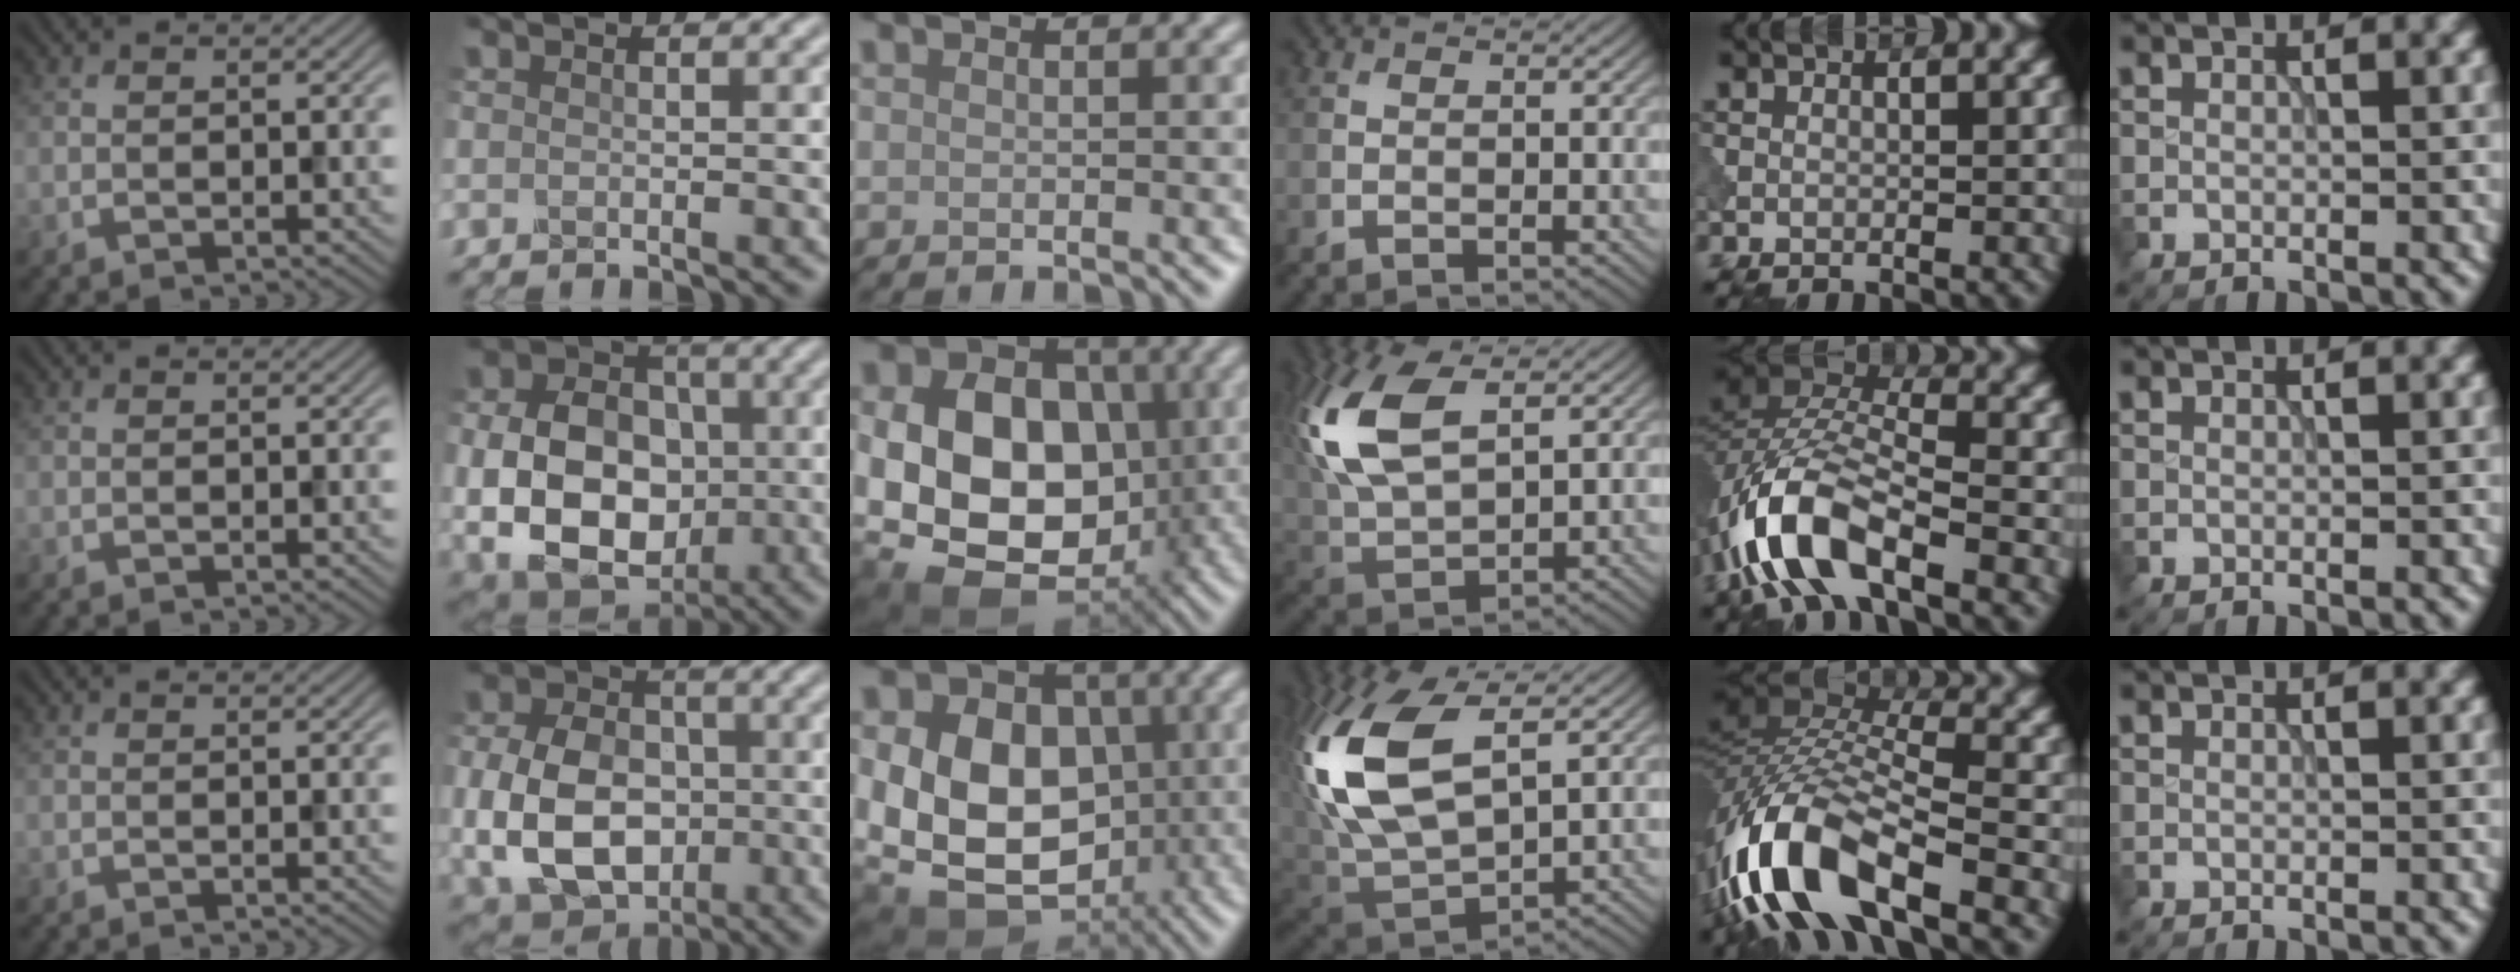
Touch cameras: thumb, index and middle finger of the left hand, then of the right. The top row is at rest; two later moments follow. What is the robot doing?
{"motion": "insert", "object": "peg toy"}